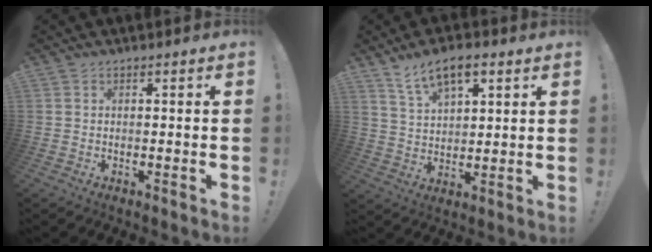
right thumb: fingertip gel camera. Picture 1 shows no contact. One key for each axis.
{"total": 9.3, "fx": 5.7, "fy": 4.3, "fz": 6.0, "tx": -0.100, "ty": -0.022, "tz": 0.105}